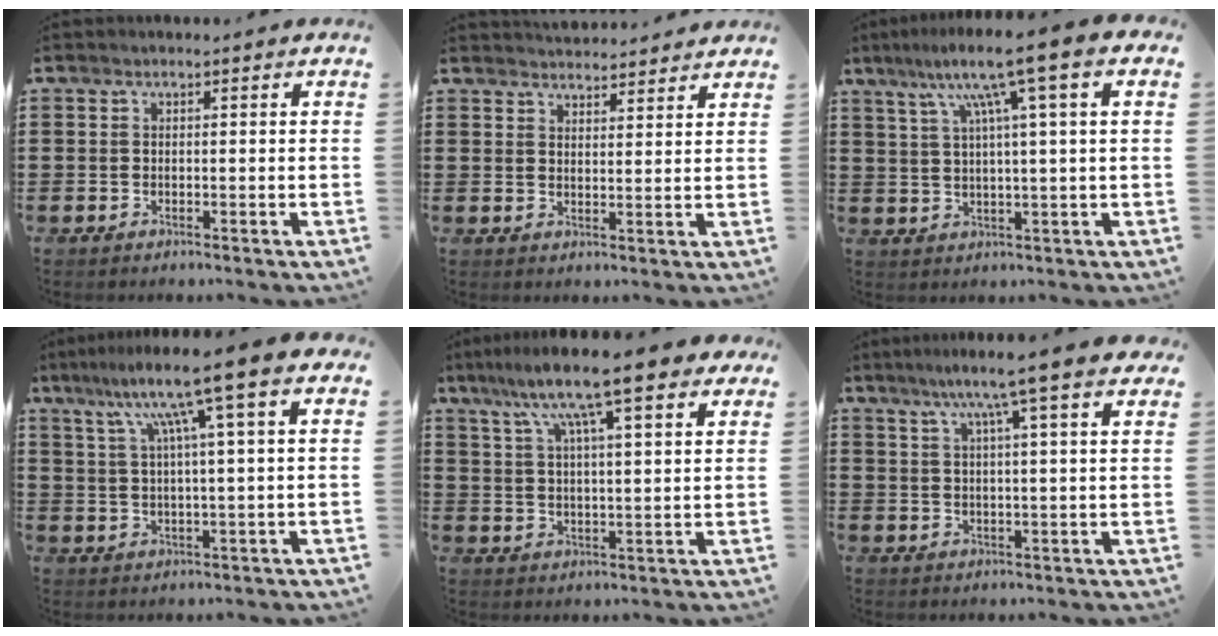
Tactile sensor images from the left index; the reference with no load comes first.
{"total": 3.2, "force": [3.2, 0.2, -0.1], "torque": [-0.007, -0.010, 0.059]}
{"total": 9.8, "force": [4.5, -0.1, 8.7], "torque": [-0.179, -0.004, 0.069]}
{"total": 11.0, "force": [6.0, -0.2, 9.3], "torque": [-0.185, -0.010, 0.092]}
{"total": 11.7, "force": [8.3, 1.8, 8.0], "torque": [-0.163, -0.021, 0.137]}
{"total": 8.1, "force": [5.8, -0.1, 5.6], "torque": [-0.120, -0.017, 0.093]}